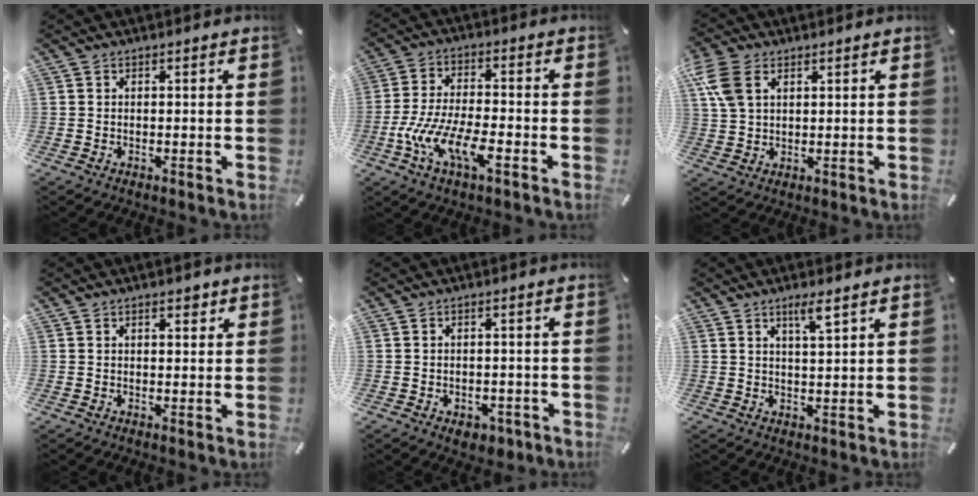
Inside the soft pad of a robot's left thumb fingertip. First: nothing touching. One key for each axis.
{"total": 12.1, "fx": -5.6, "fy": 4.6, "fz": 9.7, "tx": -0.207, "ty": 0.005, "tz": -0.104}
{"total": 8.0, "fx": 3.2, "fy": 5.3, "fz": 5.1, "tx": -0.126, "ty": 0.003, "tz": 0.060}
{"total": 2.3, "fx": 1.1, "fy": 1.2, "fz": 1.6, "tx": -0.026, "ty": 0.002, "tz": 0.015}
{"total": 4.0, "fx": -2.0, "fy": 2.6, "fz": 2.4, "tx": -0.041, "ty": 0.009, "tz": -0.033}
{"total": 4.1, "fx": 2.7, "fy": 0.2, "fz": 3.1, "tx": -0.059, "ty": -0.004, "tz": 0.043}